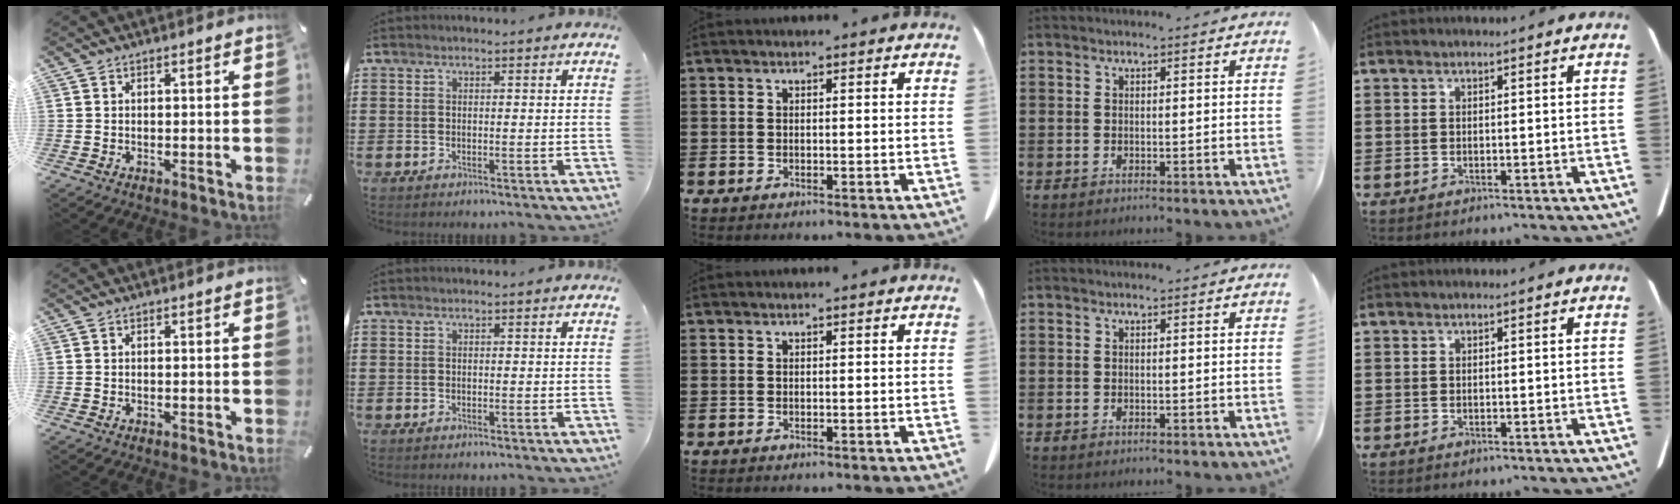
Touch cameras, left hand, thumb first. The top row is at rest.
{}